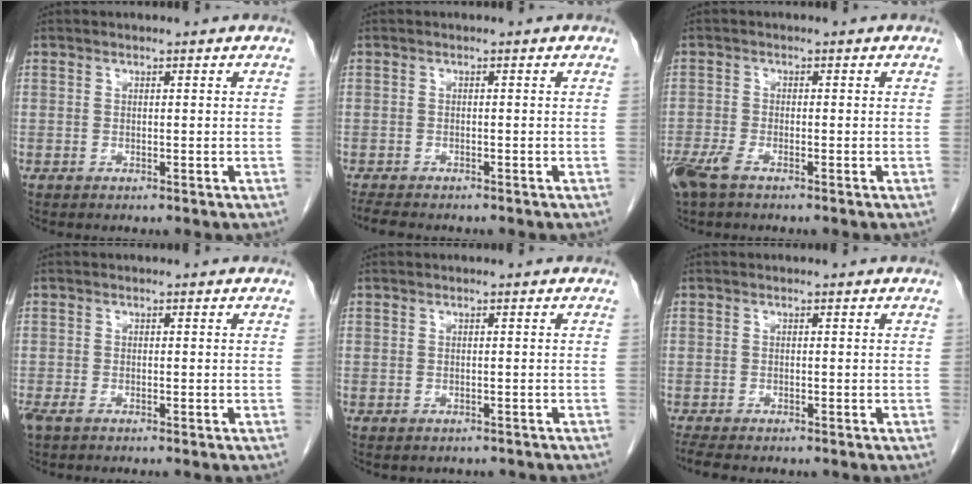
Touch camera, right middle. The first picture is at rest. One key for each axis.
{"total": 4.5, "fx": -3.9, "fy": 1.1, "fz": 2.0, "tx": -0.035, "ty": -0.011, "tz": -0.059}
{"total": 4.2, "fx": -2.9, "fy": 1.2, "fz": 2.8, "tx": -0.065, "ty": -0.008, "tz": -0.056}
{"total": 2.3, "fx": -1.7, "fy": 0.6, "fz": 1.5, "tx": -0.030, "ty": -0.007, "tz": -0.028}
{"total": 2.0, "fx": -1.8, "fy": 0.9, "fz": 0.2, "tx": -0.008, "ty": 0.000, "tz": -0.021}
{"total": 4.0, "fx": -3.4, "fy": 0.9, "fz": 2.0, "tx": -0.034, "ty": -0.012, "tz": -0.052}